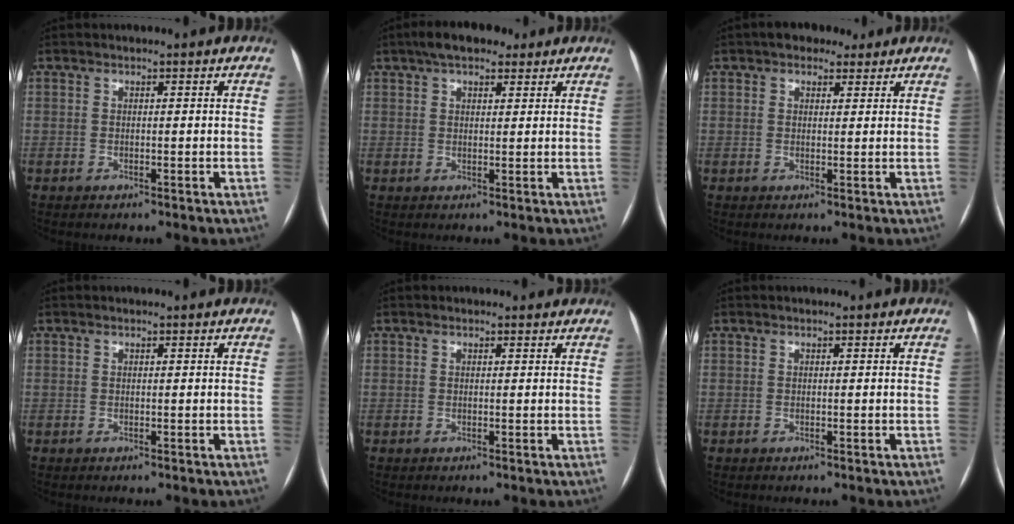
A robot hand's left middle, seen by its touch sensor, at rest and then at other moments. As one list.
[{"total": 7.0, "force": [4.9, 2.9, 4.2], "torque": [-0.071, 0.028, 0.078]}, {"total": 4.3, "force": [3.0, 2.4, 1.8], "torque": [-0.024, 0.017, 0.047]}, {"total": 0.0}, {"total": 1.4, "force": [1.2, 0.6, 0.4], "torque": [-0.009, 0.012, 0.012]}, {"total": 0.0}]